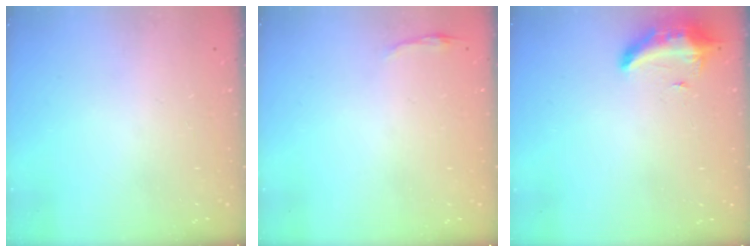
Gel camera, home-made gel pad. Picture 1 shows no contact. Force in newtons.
{"total": 2.9, "press": 2.8, "slide": 0.7}
{"total": 15.2, "press": 10.5, "slide": 11.0}